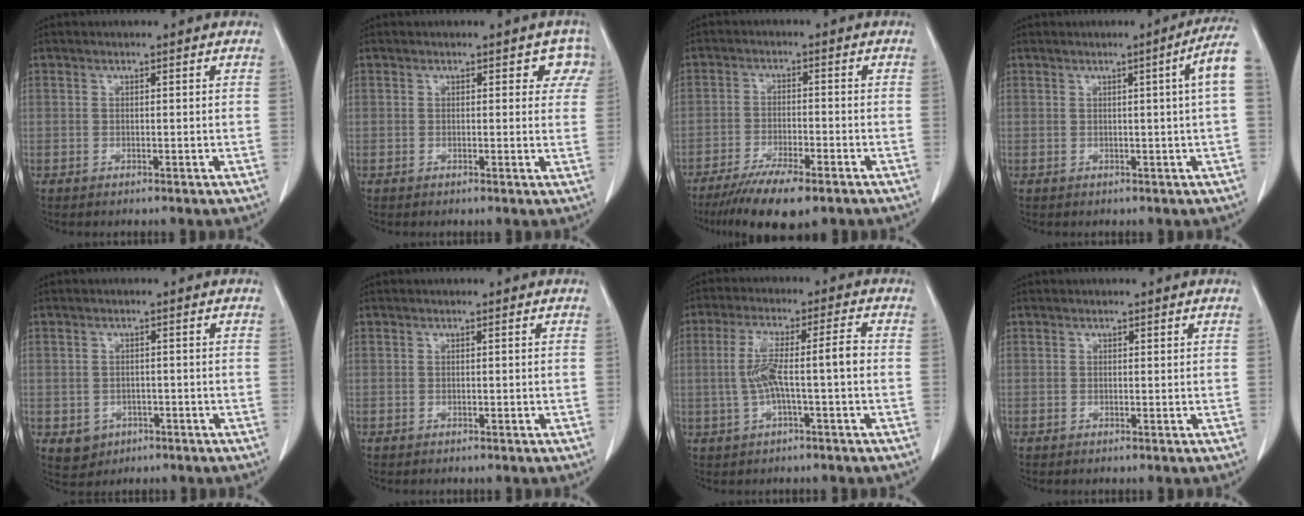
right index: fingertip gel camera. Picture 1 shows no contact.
{"total": 3.2, "force": [1.9, 2.1, 1.6], "torque": [0.008, 0.002, 0.007]}
{"total": 9.3, "force": [-6.8, 1.7, 6.2], "torque": [-0.101, -0.019, -0.108]}
{"total": 5.5, "force": [1.1, -1.0, 5.3], "torque": [-0.060, 0.004, 0.011]}
{"total": 3.7, "force": [-1.3, 3.3, 0.9], "torque": [-0.011, 0.005, -0.008]}
{"total": 0.0}
{"total": 8.0, "force": [-0.7, 0.7, 7.9], "torque": [-0.156, 0.025, -0.012]}
{"total": 0.0}